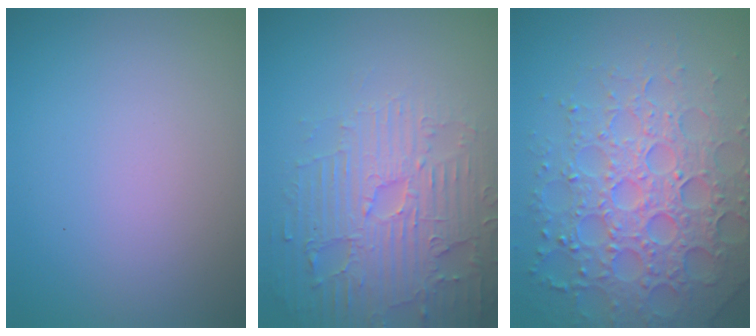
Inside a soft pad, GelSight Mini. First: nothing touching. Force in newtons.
{"total": 4.8, "press": 4.7, "slide": 0.6}
{"total": 7.3, "press": 7.1, "slide": 1.6}